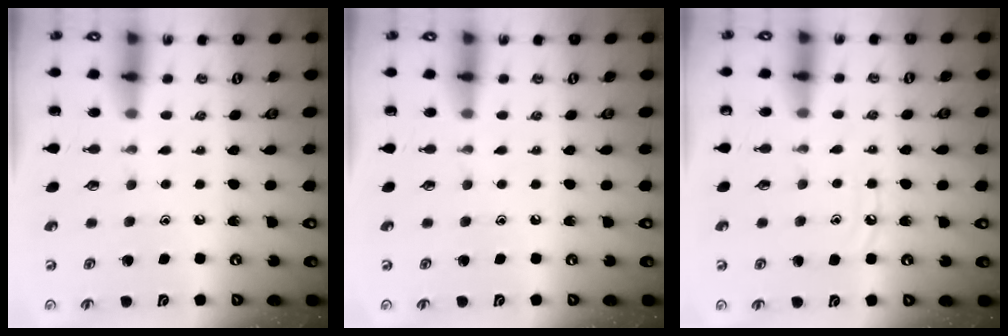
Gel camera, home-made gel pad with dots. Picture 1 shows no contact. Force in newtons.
{"total": 0.0}
{"total": 5.8, "press": 5.8, "slide": 0.6}